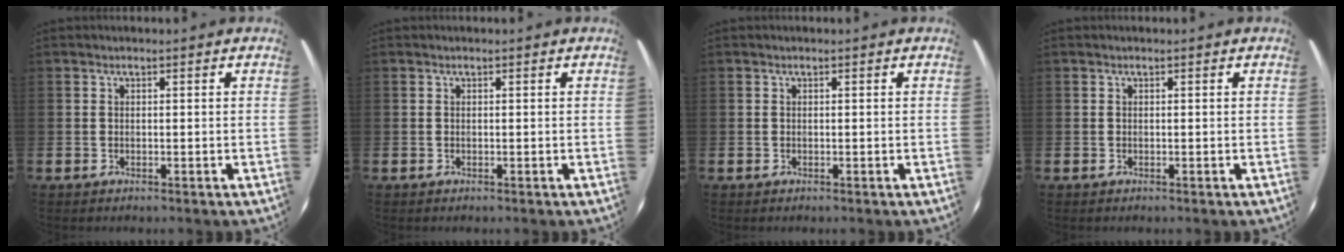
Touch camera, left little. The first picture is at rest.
{"total": 0.0}
{"total": 0.0}
{"total": 0.0}